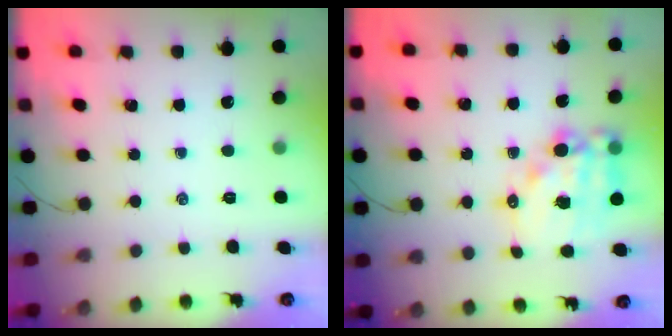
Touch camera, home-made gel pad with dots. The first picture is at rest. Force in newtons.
{"total": 15.3, "press": 14.9, "slide": 3.6}